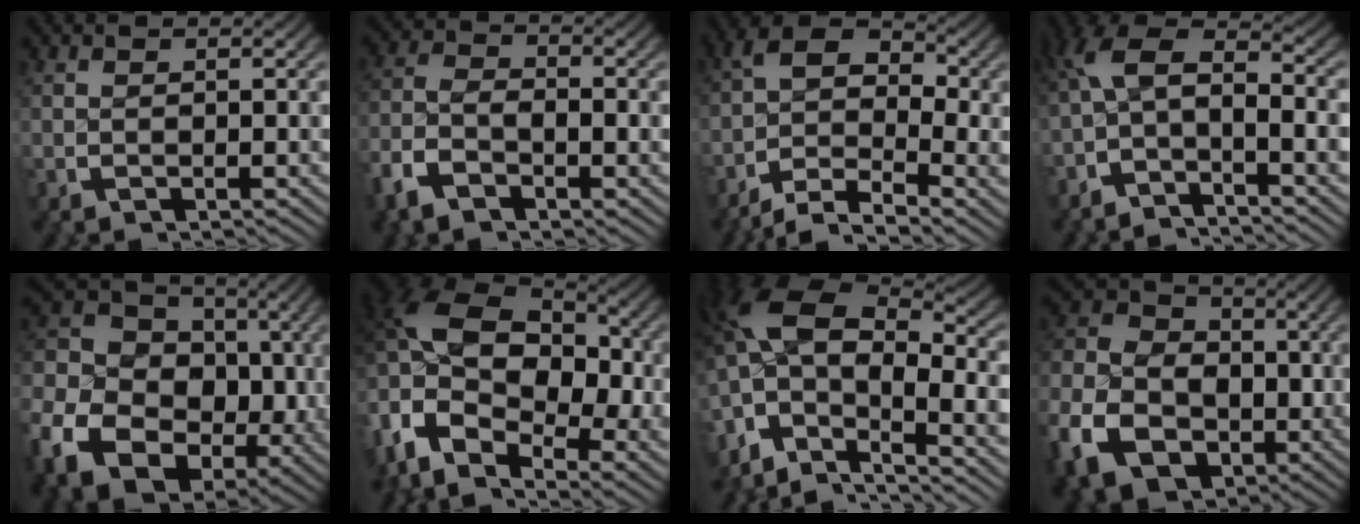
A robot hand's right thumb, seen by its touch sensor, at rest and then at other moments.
{"total": 4.6, "force": [-2.0, 3.1, 2.8], "torque": [-0.070, -0.008, -0.037]}
{"total": 8.7, "force": [-1.9, 5.9, 6.0], "torque": [-0.096, -0.016, -0.047]}
{"total": 6.5, "force": [-0.6, 3.7, 5.3], "torque": [-0.104, -0.010, -0.016]}
{"total": 17.8, "force": [-0.8, 14.0, 10.9], "torque": [-0.230, -0.040, -0.015]}
{"total": 17.0, "force": [-1.4, 12.0, 12.0], "torque": [-0.265, -0.057, -0.008]}
{"total": 15.4, "force": [-0.8, 10.8, 10.9], "torque": [-0.264, -0.055, 0.001]}
{"total": 14.4, "force": [-2.6, 11.1, 8.9], "torque": [-0.195, -0.055, -0.024]}